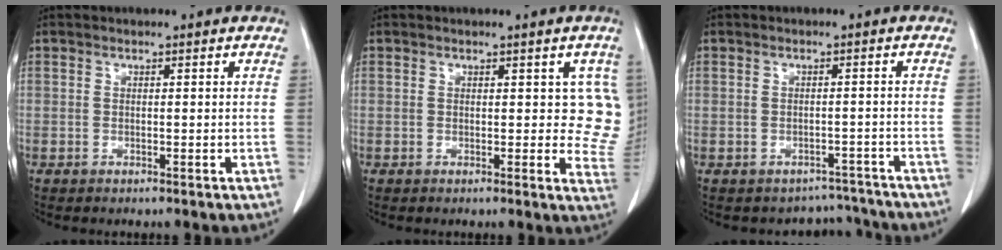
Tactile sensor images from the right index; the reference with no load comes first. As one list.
[{"total": 5.5, "force": [1.7, 3.1, 4.2], "torque": [-0.017, -0.005, 0.014]}, {"total": 4.1, "force": [-3.6, 1.6, -1.2], "torque": [0.020, 0.032, -0.040]}]